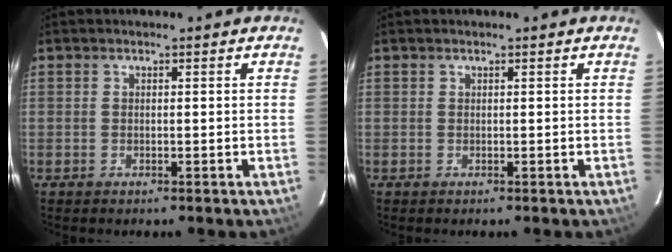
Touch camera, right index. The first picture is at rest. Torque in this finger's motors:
{"motor_torque": [0.05, 0.02, 0.01, 0.01]}